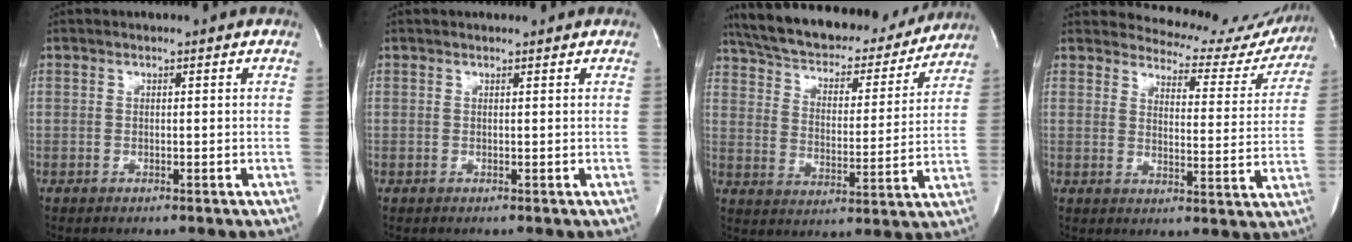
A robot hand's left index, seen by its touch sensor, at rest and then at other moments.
{"total": 1.2, "force": [1.1, 0.3, 0.1], "torque": [-0.009, 0.008, 0.012]}
{"total": 23.9, "force": [21.0, 7.0, 8.9], "torque": [-0.155, 0.005, 0.295]}
{"total": 15.4, "force": [14.8, 4.2, 1.4], "torque": [0.012, -0.064, 0.148]}